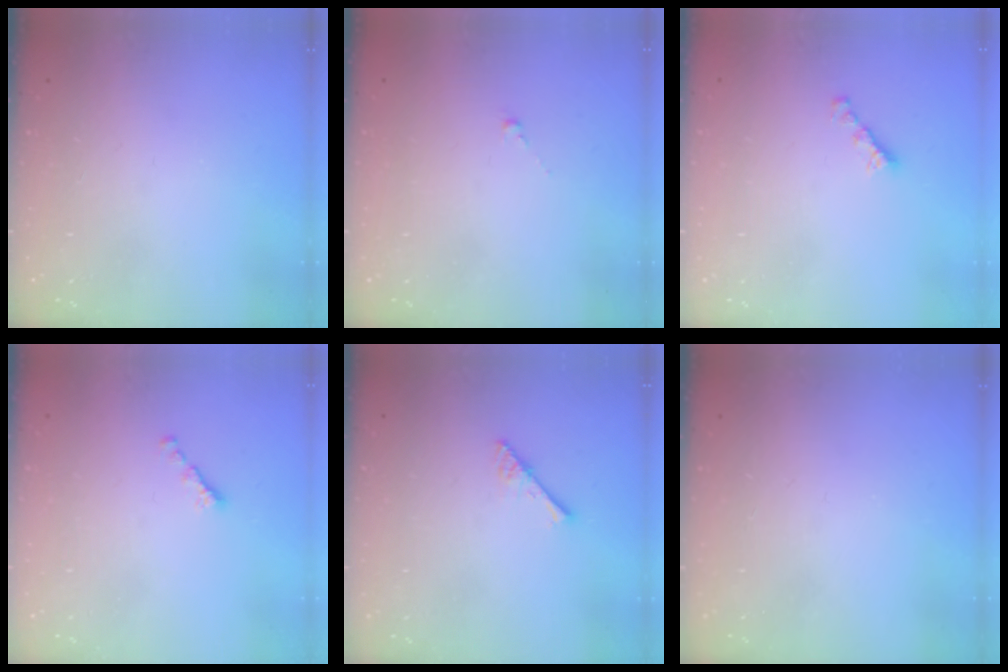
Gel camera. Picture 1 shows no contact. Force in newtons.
{"total": 0.0}
{"total": 2.7, "press": 2.6, "slide": 0.7}
{"total": 1.5, "press": 1.4, "slide": 0.5}
{"total": 2.9, "press": 2.9, "slide": 0.2}
{"total": 0.0}